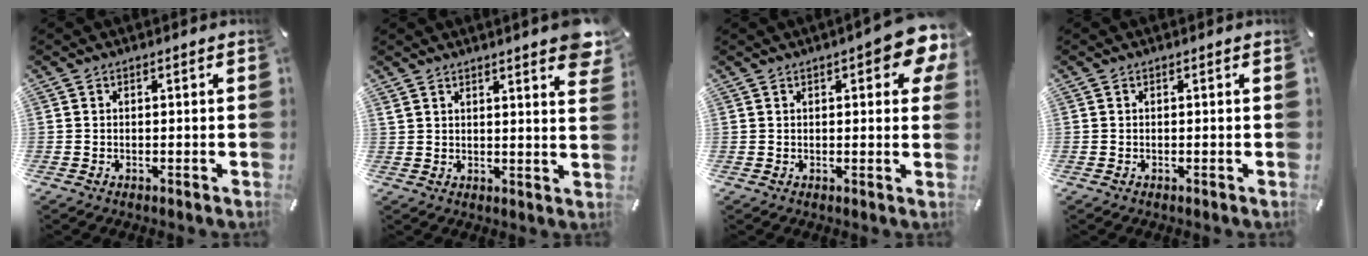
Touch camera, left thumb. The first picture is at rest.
{"total": 5.4, "force": [4.2, 1.1, 3.3], "torque": [-0.051, -0.023, 0.073]}
{"total": 8.8, "force": [3.9, 3.2, 7.3], "torque": [-0.091, -0.015, 0.061]}
{"total": 0.0}